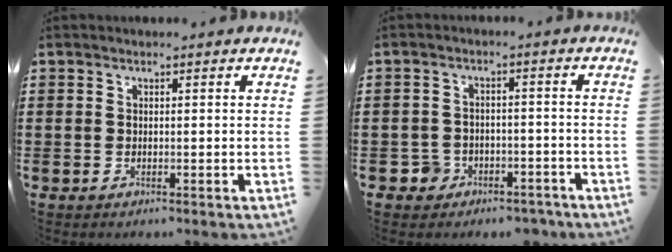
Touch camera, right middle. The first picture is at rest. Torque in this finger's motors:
{"motor_torque": [-0.05, -0.08, 0.11, 0.00]}